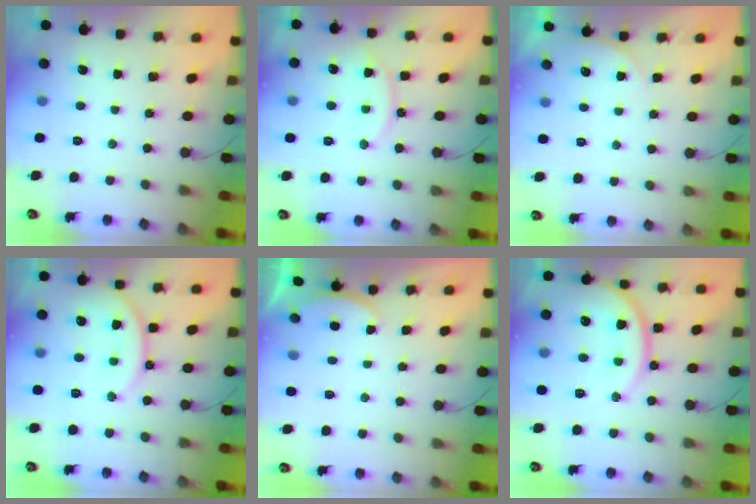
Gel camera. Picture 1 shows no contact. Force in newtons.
{"total": 13.4, "press": 13.4, "slide": 1.0}
{"total": 3.3, "press": 2.5, "slide": 2.2}
{"total": 15.0, "press": 14.9, "slide": 1.7}
{"total": 2.0, "press": 1.9, "slide": 0.6}
{"total": 17.5, "press": 17.2, "slide": 3.7}